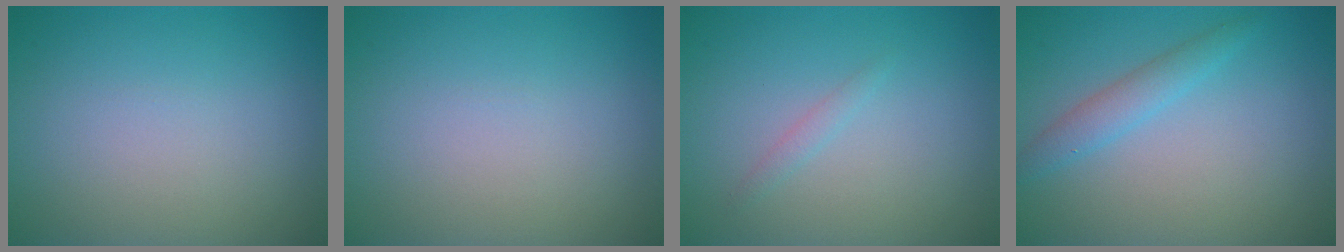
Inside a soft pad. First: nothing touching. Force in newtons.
{"total": 0.0}
{"total": 0.8, "press": 0.8, "slide": 0.1}
{"total": 2.0, "press": 2.0, "slide": 0.1}